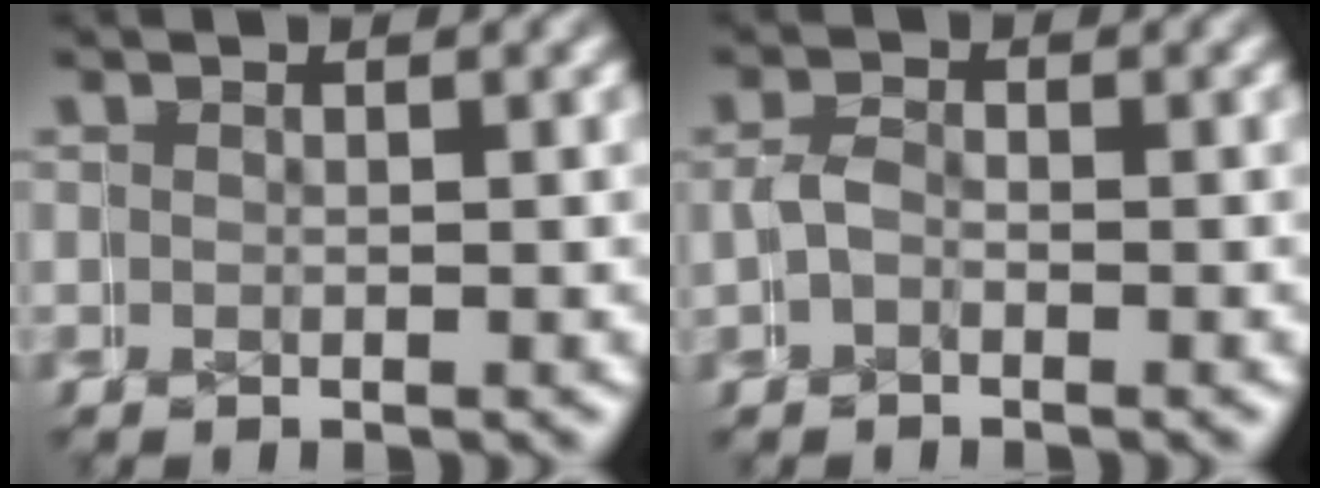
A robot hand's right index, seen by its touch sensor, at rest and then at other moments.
{"total": 0.7, "force": [0.0, 0.6, 0.4], "torque": [-0.001, 0.010, -0.005]}